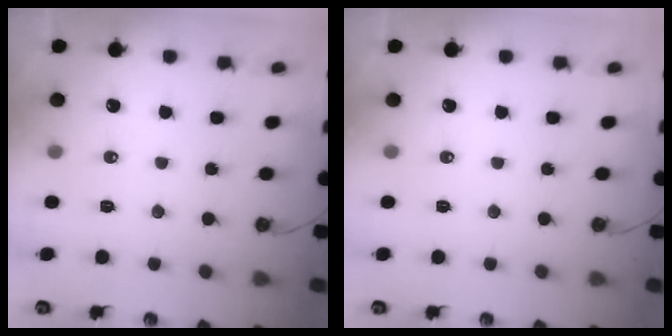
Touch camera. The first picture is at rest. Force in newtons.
{"total": 0.0}